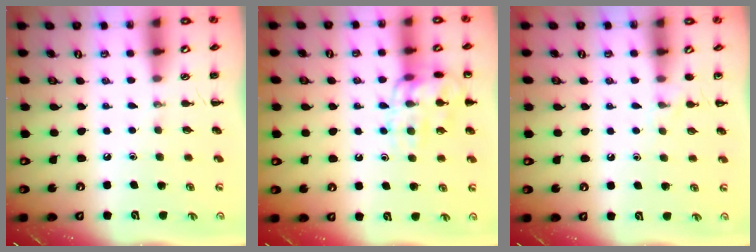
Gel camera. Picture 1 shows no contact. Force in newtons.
{"total": 14.2, "press": 14.2, "slide": 0.2}
{"total": 5.3, "press": 4.9, "slide": 2.0}